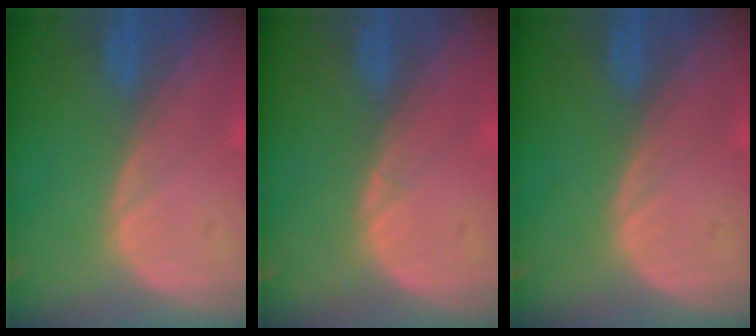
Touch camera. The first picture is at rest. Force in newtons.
{"total": 0.5, "press": 0.4, "slide": 0.4}
{"total": 0.0}